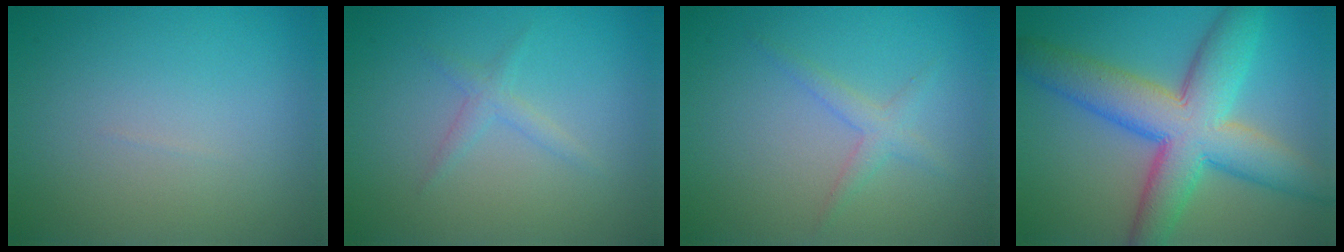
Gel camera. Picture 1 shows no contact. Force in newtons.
{"total": 1.3, "press": 1.3, "slide": 0.0}
{"total": 1.8, "press": 1.8, "slide": 0.0}
{"total": 10.0, "press": 10.0, "slide": 0.2}